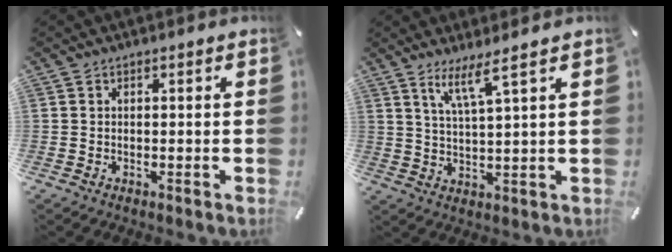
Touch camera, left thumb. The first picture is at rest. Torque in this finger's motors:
{"motor_torque": [0.05, 0.02, 0.21, -0.06, 0.02]}